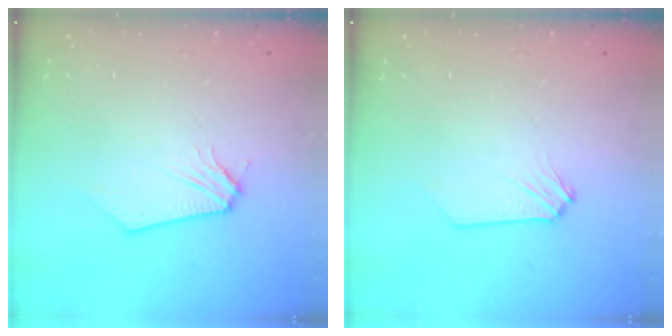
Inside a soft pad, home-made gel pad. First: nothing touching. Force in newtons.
{"total": 0.0}